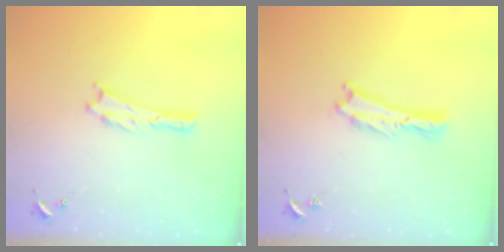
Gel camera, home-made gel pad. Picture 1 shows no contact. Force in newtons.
{"total": 0.7, "press": 0.7, "slide": 0.2}